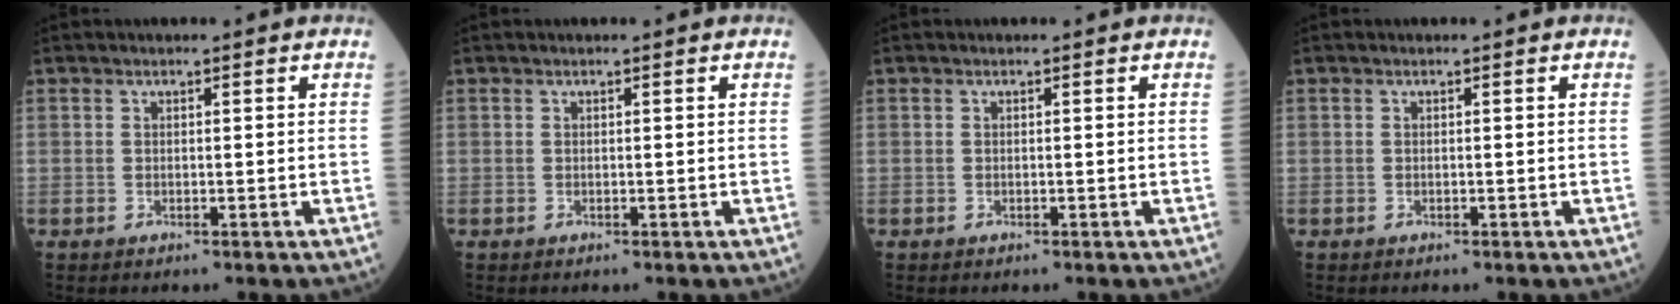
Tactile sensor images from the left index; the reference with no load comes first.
{"total": 0.0}
{"total": 0.0}
{"total": 0.0}